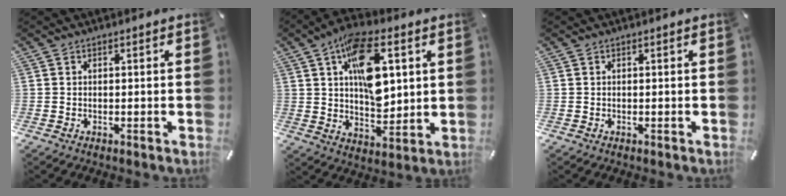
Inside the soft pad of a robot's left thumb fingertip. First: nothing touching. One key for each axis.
{"total": 16.2, "fx": 5.1, "fy": 9.2, "fz": 12.4, "tx": -0.189, "ty": -0.006, "tz": 0.089}
{"total": 0.0}